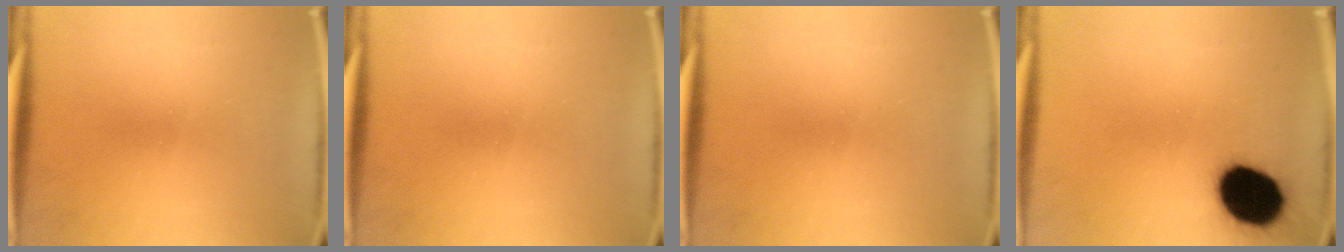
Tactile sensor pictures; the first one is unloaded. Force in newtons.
{"total": 0.0}
{"total": 0.0}
{"total": 16.5}